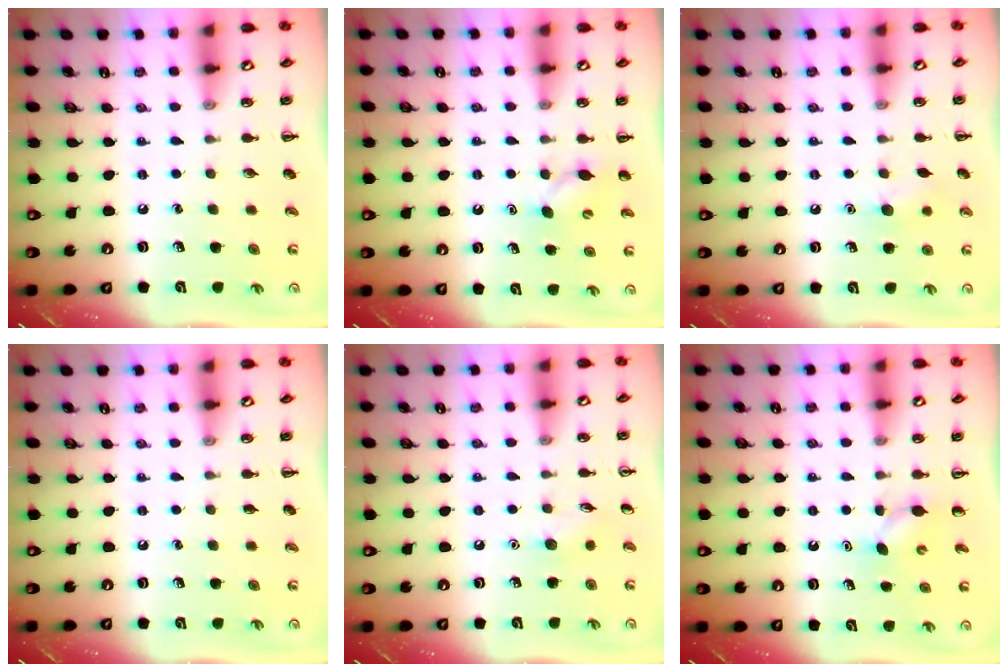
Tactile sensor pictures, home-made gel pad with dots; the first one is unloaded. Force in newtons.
{"total": 4.9, "press": 4.7, "slide": 1.3}
{"total": 6.2, "press": 6.0, "slide": 1.5}
{"total": 0.0}
{"total": 5.6, "press": 5.3, "slide": 1.8}
{"total": 3.7, "press": 3.4, "slide": 1.3}